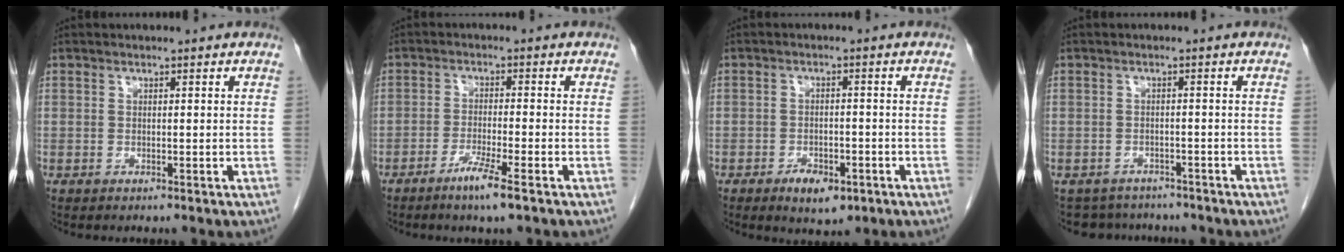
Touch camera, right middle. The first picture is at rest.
{"total": 4.7, "force": [-3.0, -0.3, 3.6], "torque": [-0.070, -0.009, -0.059]}
{"total": 4.9, "force": [-2.7, 2.3, 3.3], "torque": [-0.053, 0.001, -0.034]}
{"total": 5.8, "force": [-5.3, 2.4, 0.1], "torque": [0.004, 0.012, -0.069]}